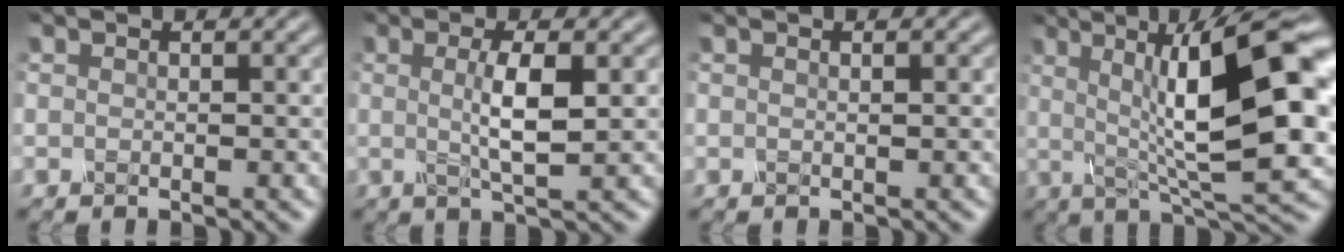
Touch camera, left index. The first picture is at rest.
{"total": 3.6, "force": [0.2, 0.7, 3.6], "torque": [-0.068, -0.001, 0.004]}
{"total": 0.9, "force": [0.2, 0.3, 0.8], "torque": [-0.008, 0.002, -0.003]}
{"total": 14.6, "force": [1.6, 3.9, 14.0], "torque": [-0.193, 0.014, 0.016]}